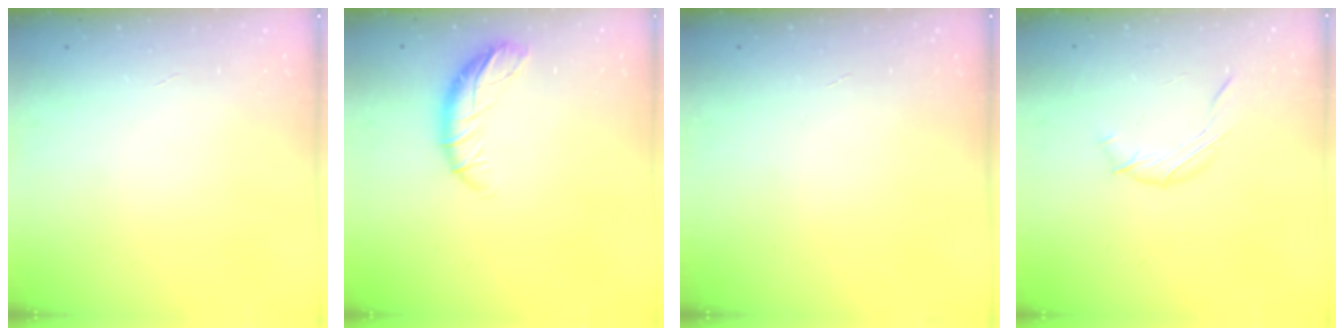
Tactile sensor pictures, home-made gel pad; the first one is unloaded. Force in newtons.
{"total": 9.8, "press": 9.7, "slide": 1.1}
{"total": 0.0}
{"total": 7.4, "press": 7.3, "slide": 1.3}